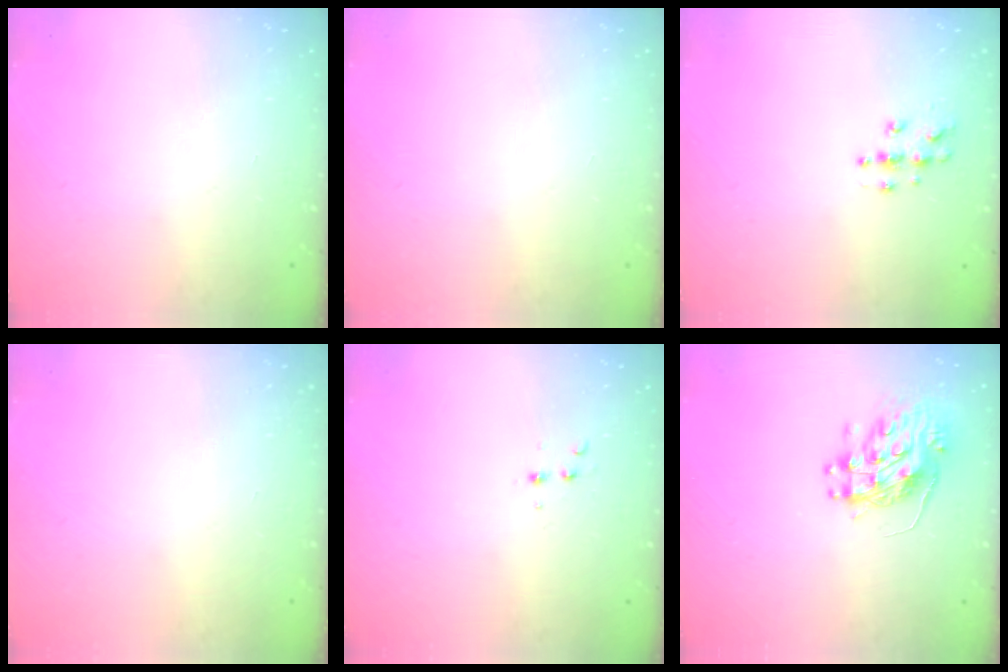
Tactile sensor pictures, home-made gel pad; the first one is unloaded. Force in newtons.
{"total": 0.0}
{"total": 4.3, "press": 4.3, "slide": 0.4}
{"total": 0.0}
{"total": 2.9, "press": 2.7, "slide": 1.1}
{"total": 10.7, "press": 10.6, "slide": 1.2}